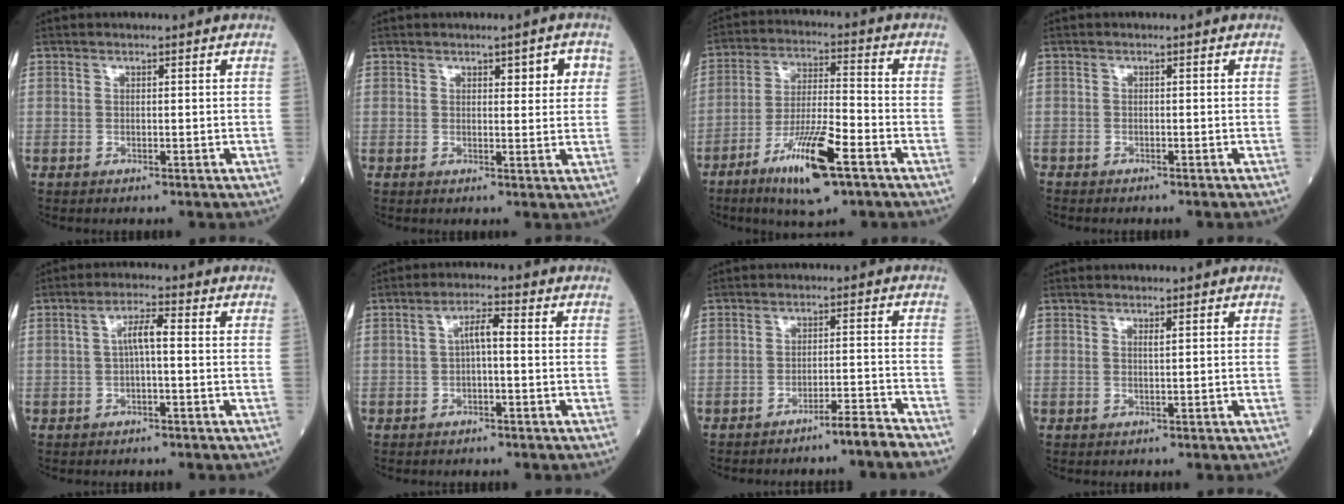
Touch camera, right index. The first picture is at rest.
{"total": 3.6, "force": [1.6, 1.1, 3.1], "torque": [-0.036, 0.004, 0.021]}
{"total": 12.3, "force": [-6.7, 1.7, 10.2], "torque": [-0.190, -0.017, -0.118]}
{"total": 1.4, "force": [-1.4, 0.2, 0.3], "torque": [-0.006, -0.002, -0.022]}
{"total": 3.5, "force": [0.0, 0.6, 3.5], "torque": [-0.061, 0.011, 0.000]}
{"total": 3.2, "force": [-0.1, 0.6, 3.1], "torque": [-0.052, 0.011, -0.002]}
{"total": 4.4, "force": [-4.0, -1.0, 1.7], "torque": [-0.019, -0.008, -0.065]}
{"total": 0.8, "force": [0.4, -0.1, 0.7], "torque": [-0.014, -0.003, 0.007]}